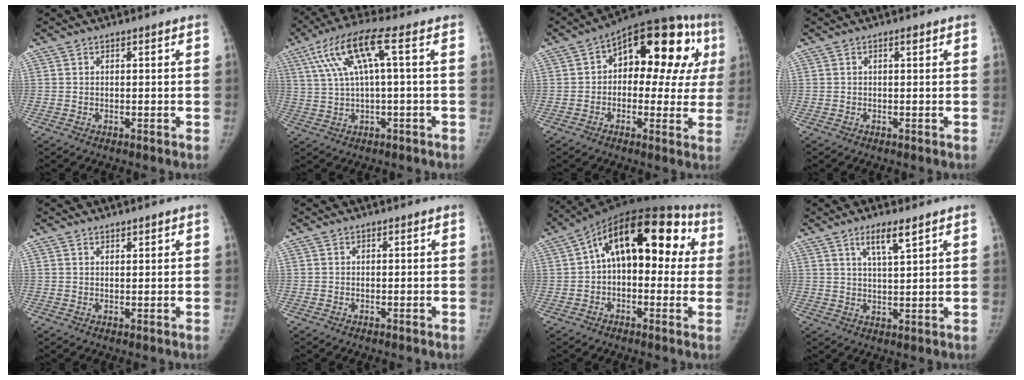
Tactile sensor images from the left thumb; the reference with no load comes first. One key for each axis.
{"total": 10.8, "fx": 3.1, "fy": 1.7, "fz": 10.2, "tx": -0.230, "ty": 0.029, "tz": 0.062}
{"total": 21.0, "fx": 5.2, "fy": 11.4, "fz": 16.8, "tx": -0.170, "ty": 0.039, "tz": 0.059}
{"total": 0.7, "fx": 0.4, "fy": 0.2, "fz": 0.6, "tx": -0.008, "ty": 0.002, "tz": 0.005}
{"total": 1.2, "fx": 1.0, "fy": 0.4, "fz": 0.4, "tx": 0.001, "ty": -0.006, "tz": 0.017}
{"total": 0.0}
{"total": 20.4, "fx": 4.2, "fy": 11.4, "fz": 16.3, "tx": -0.199, "ty": 0.053, "tz": 0.049}
{"total": 5.3, "fx": 3.4, "fy": 0.8, "fz": 4.0, "tx": -0.070, "ty": -0.021, "tz": 0.064}